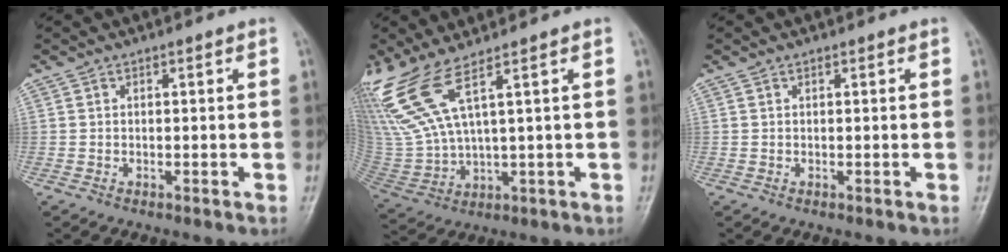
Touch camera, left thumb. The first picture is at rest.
{"total": 12.2, "force": [7.4, 2.5, 9.4], "torque": [-0.240, -0.027, 0.170]}
{"total": 0.0}